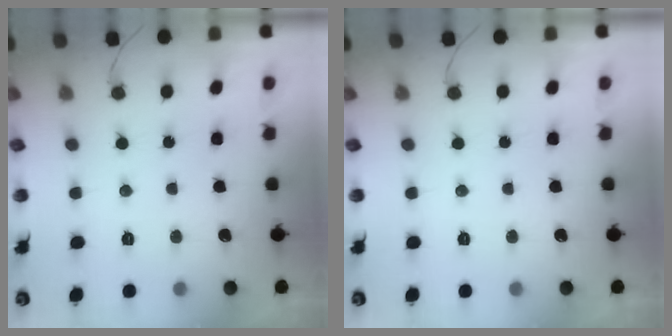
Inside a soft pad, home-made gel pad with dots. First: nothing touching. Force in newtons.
{"total": 0.0}